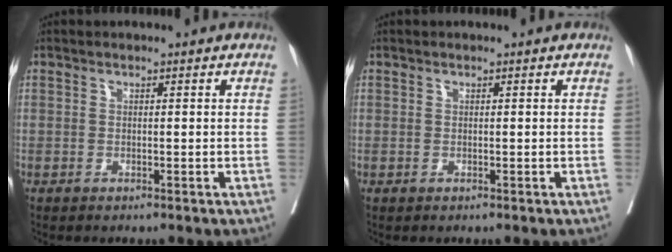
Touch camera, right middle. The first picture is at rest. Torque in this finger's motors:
{"motor_torque": [-0.27, 0.14, 0.11, 0.01]}